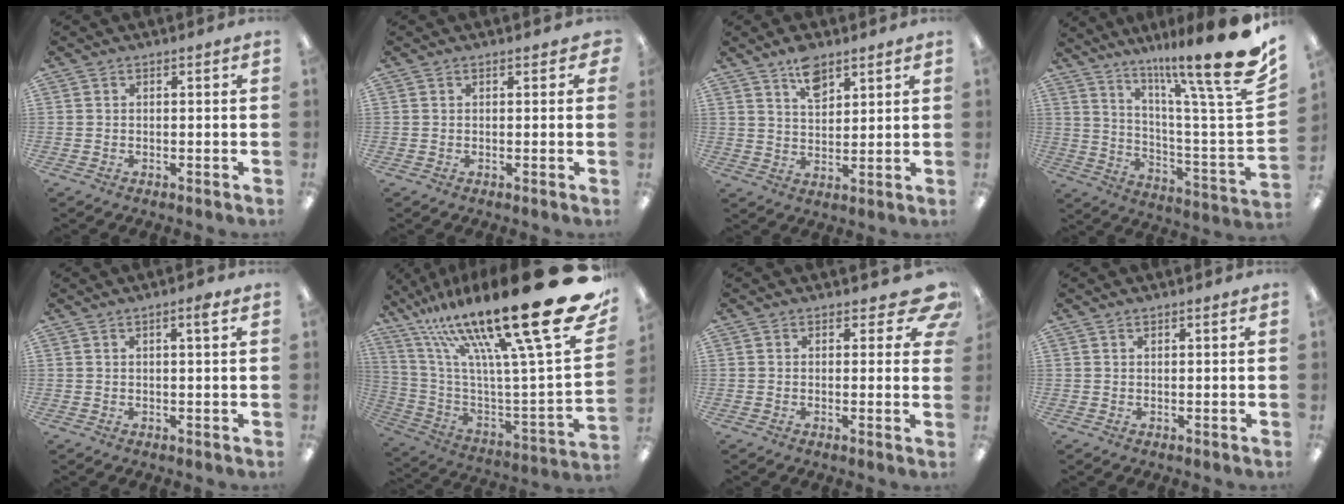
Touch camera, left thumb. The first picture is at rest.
{"total": 1.3, "force": [0.6, 0.9, 0.7], "torque": [-0.006, 0.001, 0.008]}
{"total": 7.5, "force": [5.2, 3.9, 3.7], "torque": [-0.048, -0.025, 0.090]}
{"total": 19.6, "force": [14.2, 0.3, 13.5], "torque": [-0.215, -0.107, 0.212]}
{"total": 2.6, "force": [1.5, 0.3, 2.1], "torque": [-0.036, 0.001, 0.022]}
{"total": 32.3, "force": [18.1, 6.5, 25.9], "torque": [-0.402, -0.145, 0.305]}
{"total": 6.9, "force": [3.7, 3.5, 4.7], "torque": [-0.052, -0.012, 0.065]}
{"total": 0.8, "force": [0.6, 0.3, 0.4], "torque": [-0.009, 0.001, 0.011]}